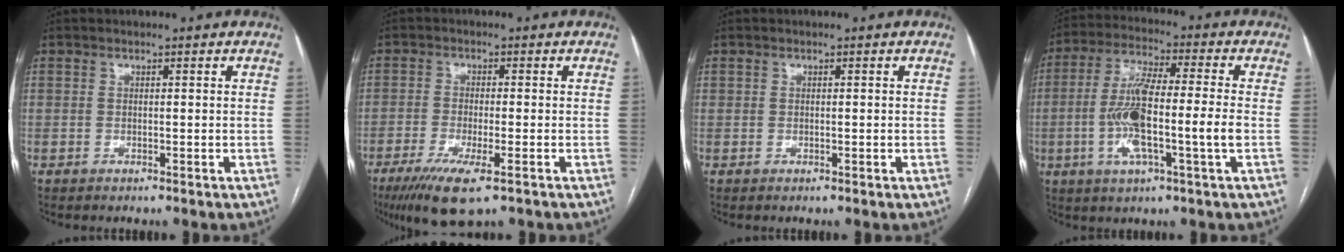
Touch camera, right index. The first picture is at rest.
{"total": 8.6, "force": [-5.1, 1.2, 6.8], "torque": [-0.123, -0.024, -0.082]}
{"total": 0.0}
{"total": 12.2, "force": [-2.2, 0.7, 11.9], "torque": [-0.236, 0.007, -0.045]}